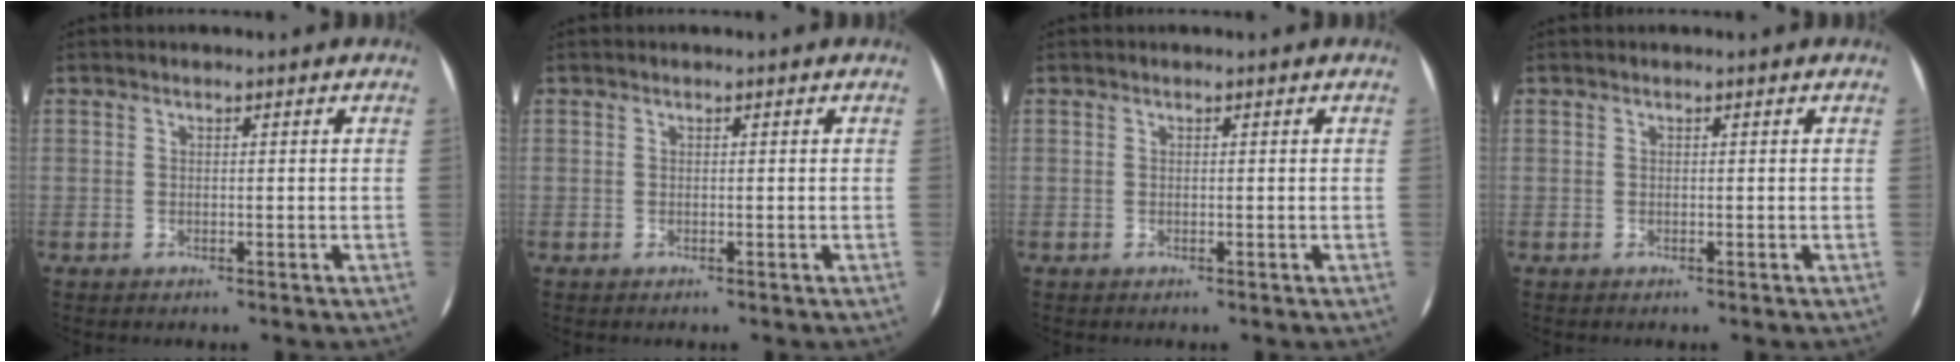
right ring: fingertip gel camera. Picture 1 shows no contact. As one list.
[{"total": 0.0}, {"total": 0.0}, {"total": 0.0}]